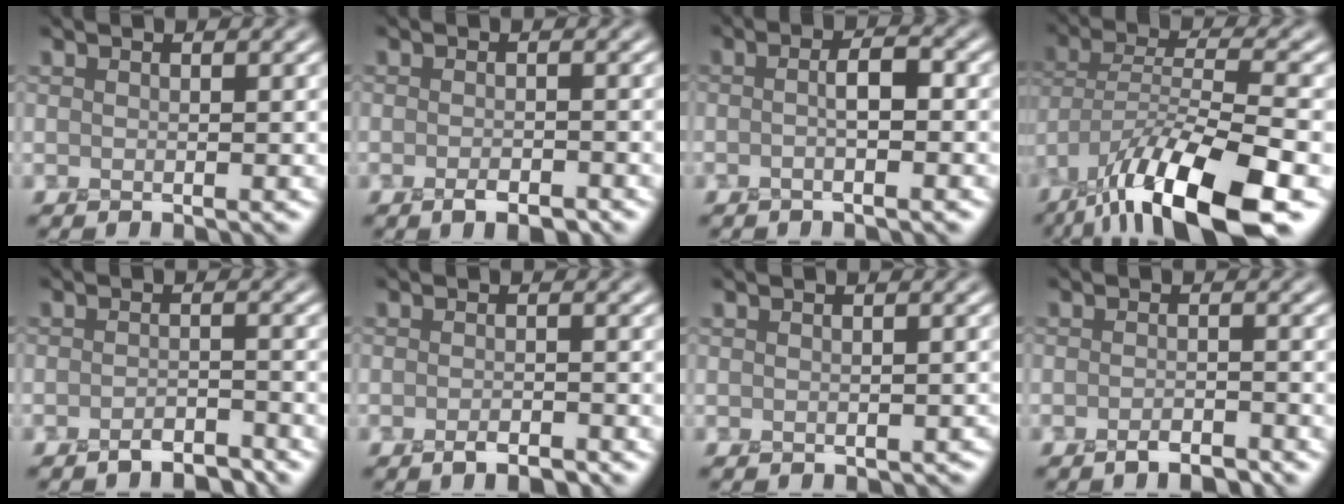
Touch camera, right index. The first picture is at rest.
{"total": 2.0, "force": [-1.5, 0.6, 1.2], "torque": [-0.019, -0.003, -0.025]}
{"total": 2.5, "force": [-0.5, 0.6, 2.4], "torque": [-0.040, 0.004, -0.012]}
{"total": 12.7, "force": [-8.3, 3.4, 8.9], "torque": [-0.165, -0.008, -0.145]}
{"total": 2.6, "force": [-2.4, 0.5, 0.9], "torque": [-0.009, 0.001, -0.043]}
{"total": 1.8, "force": [-1.5, 0.4, 0.9], "torque": [-0.014, -0.001, -0.025]}
{"total": 0.7, "force": [-0.5, 0.5, 0.2], "torque": [-0.004, -0.006, -0.003]}
{"total": 2.1, "force": [-1.8, 0.4, 0.9], "torque": [-0.012, 0.000, -0.032]}